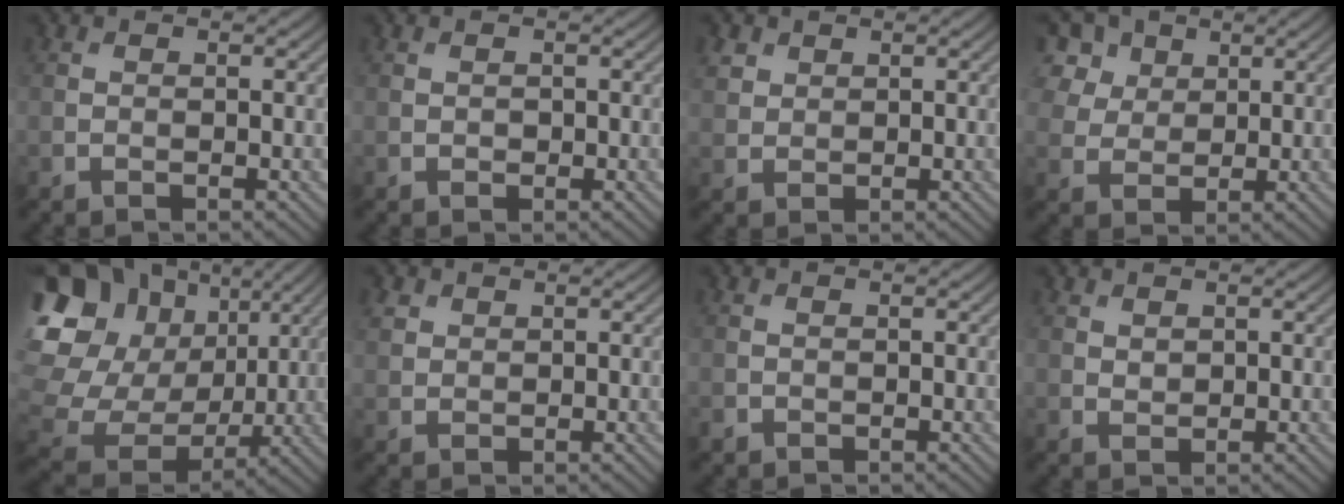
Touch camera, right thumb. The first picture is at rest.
{"total": 0.5, "force": [-0.1, 0.4, 0.3], "torque": [-0.002, -0.003, -0.001]}
{"total": 2.4, "force": [1.4, 1.8, 0.8], "torque": [-0.023, 0.001, 0.031]}
{"total": 6.8, "force": [3.3, 5.0, 3.2], "torque": [-0.109, 0.013, 0.061]}
{"total": 23.2, "force": [6.8, 19.5, 10.4], "torque": [-0.305, 0.027, 0.129]}
{"total": 1.8, "force": [1.0, 1.4, 0.5], "torque": [-0.015, 0.001, 0.023]}
{"total": 0.6, "force": [-0.4, 0.3, 0.1], "torque": [-0.005, -0.005, -0.009]}
{"total": 1.0, "force": [0.7, 0.6, 0.3], "torque": [-0.009, -0.003, 0.017]}